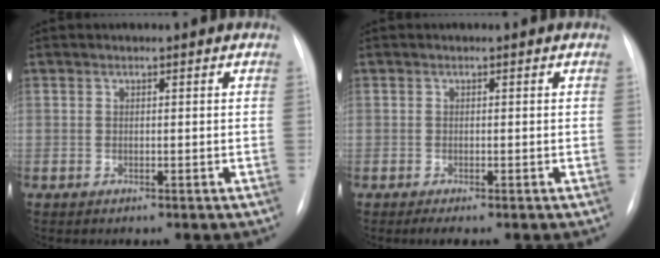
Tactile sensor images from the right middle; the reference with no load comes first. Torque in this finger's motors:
{"motor_torque": [0.15, -0.11, -0.01, 0.00]}